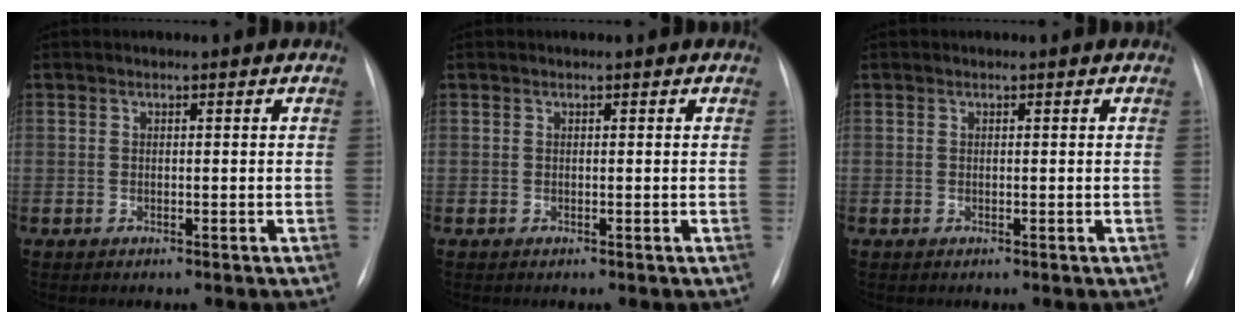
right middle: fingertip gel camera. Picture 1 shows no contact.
{"total": 0.0}
{"total": 0.0}